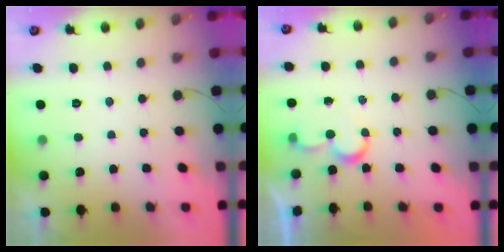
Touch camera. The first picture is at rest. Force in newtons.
{"total": 4.7, "press": 4.6, "slide": 0.4}